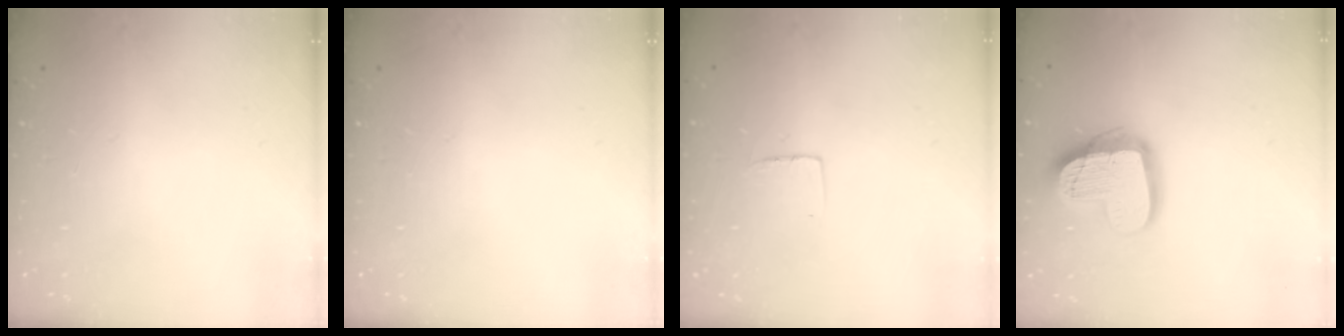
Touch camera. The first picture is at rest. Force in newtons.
{"total": 0.0}
{"total": 4.5, "press": 4.5, "slide": 0.4}
{"total": 17.8, "press": 17.7, "slide": 1.4}